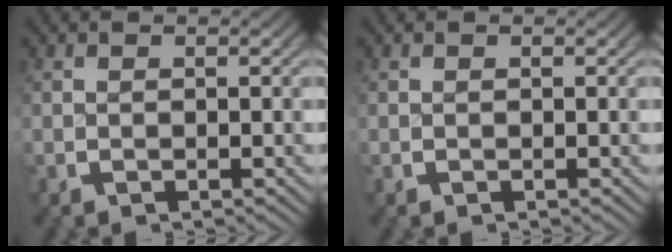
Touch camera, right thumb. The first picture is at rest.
{"total": 0.0}